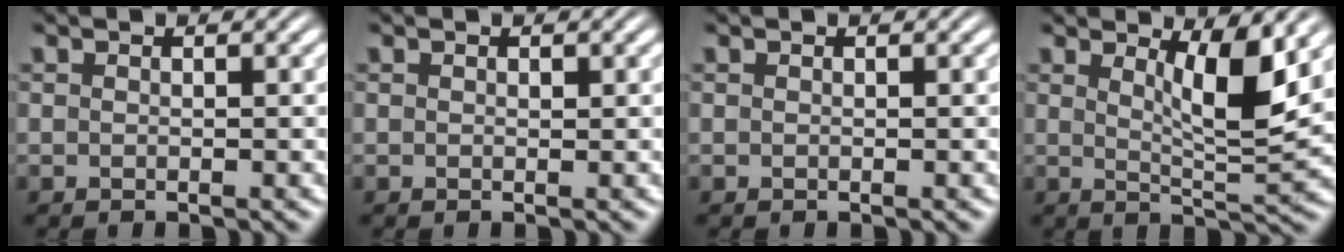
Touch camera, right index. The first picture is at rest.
{"total": 0.0}
{"total": 0.0}
{"total": 4.9, "force": [2.2, 0.6, 4.3], "torque": [-0.068, -0.020, 0.039]}